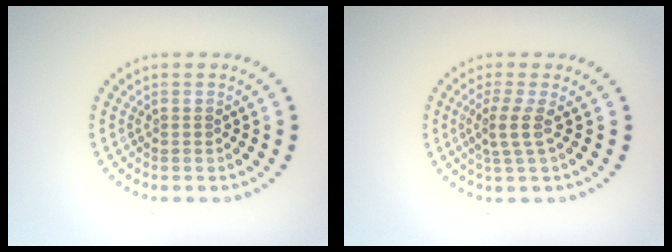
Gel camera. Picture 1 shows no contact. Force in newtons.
{"total": 2.1, "press": 1.6, "slide": 1.4}